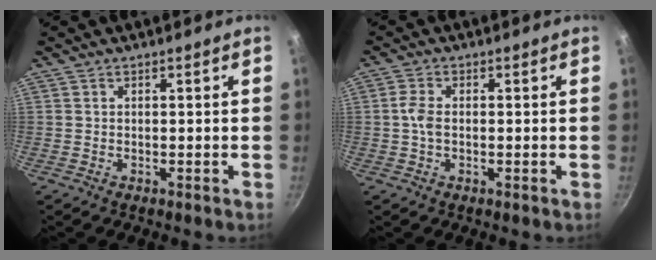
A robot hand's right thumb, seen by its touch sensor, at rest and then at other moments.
{"total": 3.0, "force": [0.0, 1.6, 2.5], "torque": [-0.059, 0.003, -0.006]}